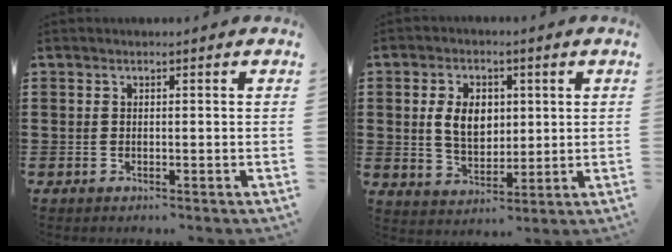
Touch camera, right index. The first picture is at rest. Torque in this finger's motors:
{"motor_torque": [0.84, 0.59, 0.41, 0.13]}